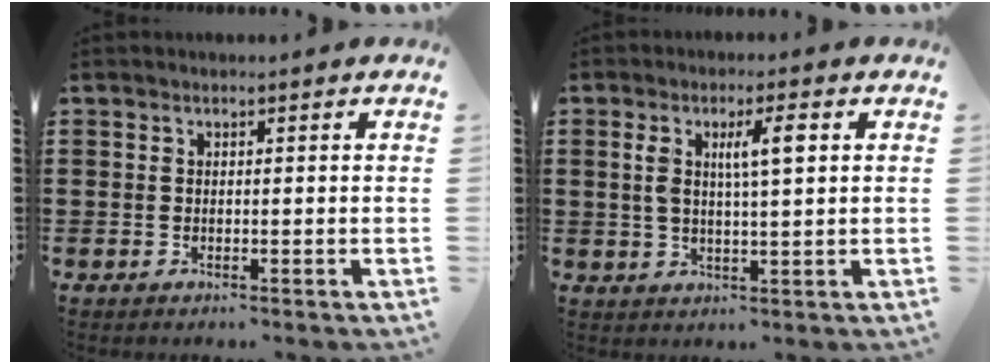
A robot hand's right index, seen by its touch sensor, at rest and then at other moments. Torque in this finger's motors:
{"motor_torque": [0.21, 0.17, 0.22, 0.05]}